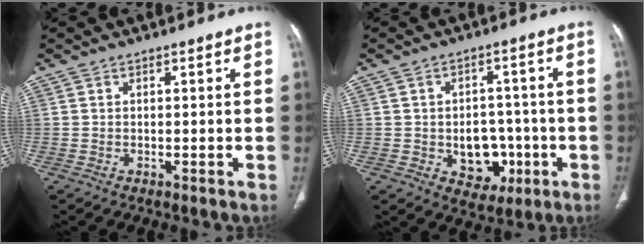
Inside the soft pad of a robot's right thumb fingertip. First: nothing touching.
{"total": 9.1, "force": [-2.2, 7.0, 5.4], "torque": [-0.031, 0.022, -0.018]}